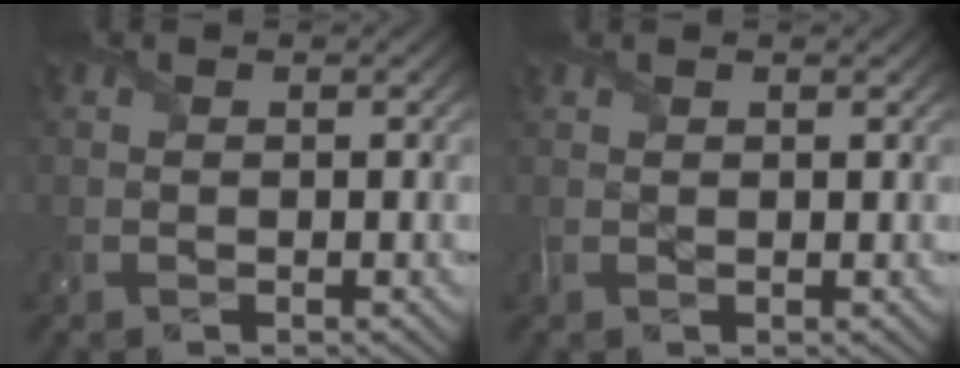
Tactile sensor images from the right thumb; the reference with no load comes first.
{"total": 1.1, "force": [0.7, 0.2, 0.8], "torque": [-0.023, 0.002, 0.013]}